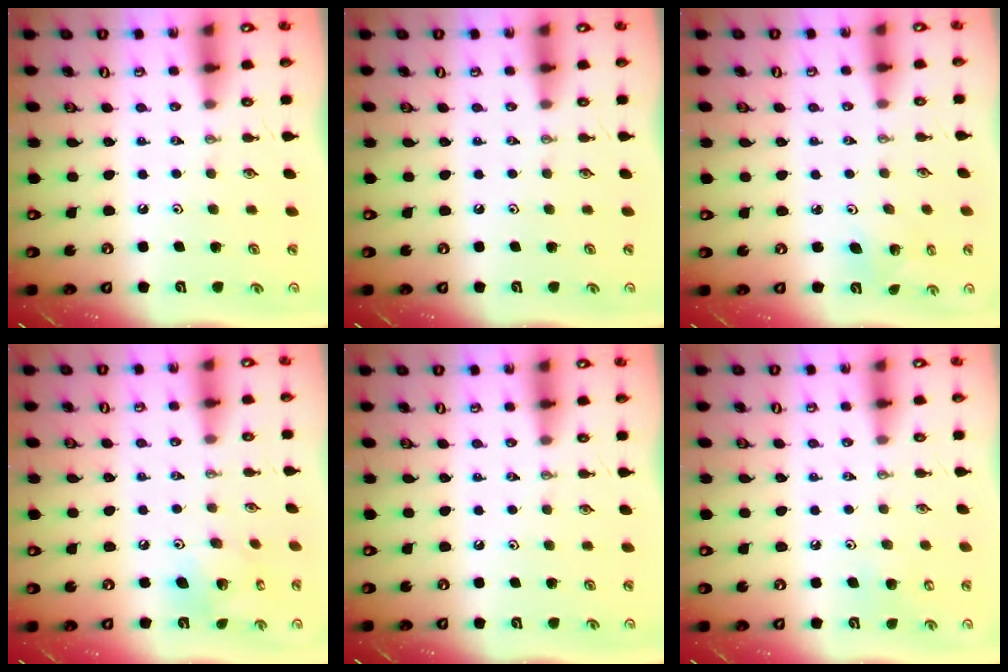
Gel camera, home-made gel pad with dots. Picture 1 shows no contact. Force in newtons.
{"total": 0.0}
{"total": 2.7, "press": 2.7, "slide": 0.3}
{"total": 9.0, "press": 9.0, "slide": 0.4}
{"total": 0.0}
{"total": 5.1, "press": 5.1, "slide": 0.5}